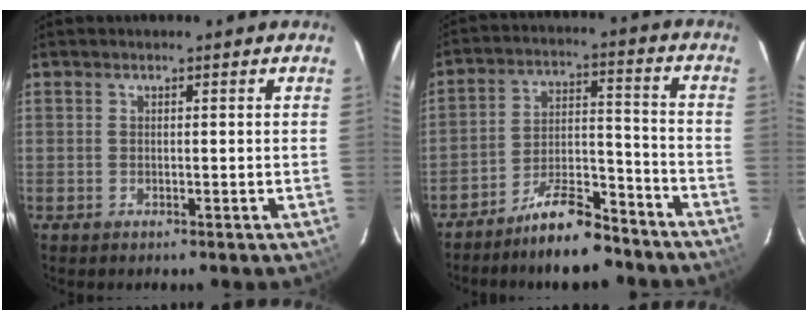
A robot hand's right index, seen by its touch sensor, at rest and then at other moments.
{"total": 12.1, "force": [-10.1, 3.3, 5.8], "torque": [-0.108, 0.028, -0.163]}